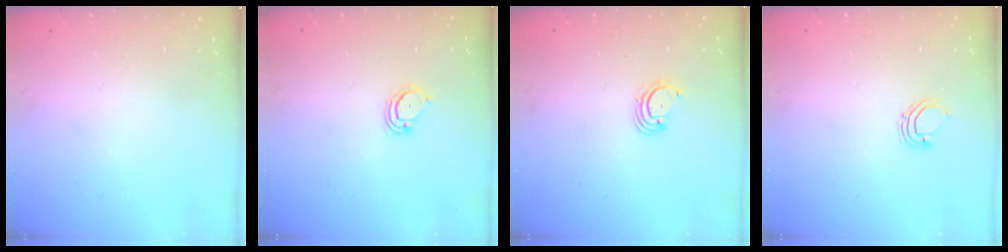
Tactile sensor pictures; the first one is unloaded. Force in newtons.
{"total": 3.4, "press": 3.4, "slide": 0.2}
{"total": 3.0, "press": 3.0, "slide": 0.3}
{"total": 3.4, "press": 3.3, "slide": 0.8}